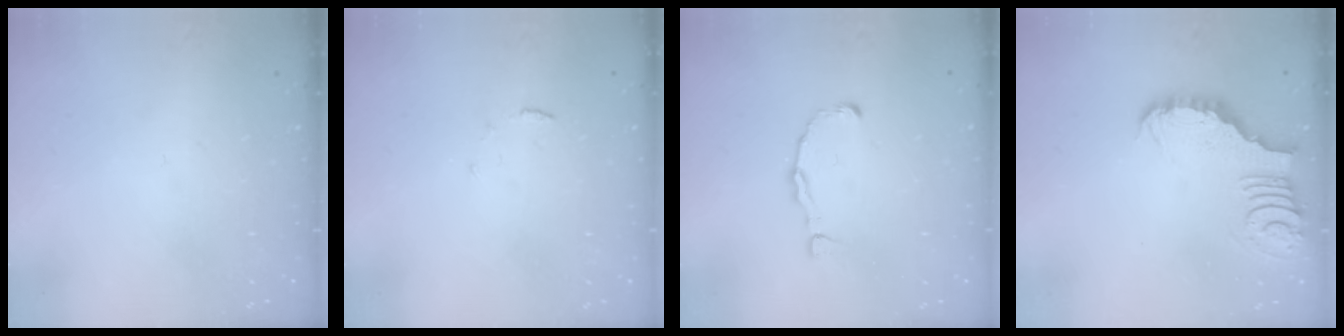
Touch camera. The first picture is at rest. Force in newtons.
{"total": 3.5, "press": 3.5, "slide": 0.3}
{"total": 2.6, "press": 2.6, "slide": 0.2}
{"total": 3.4, "press": 3.4, "slide": 0.3}